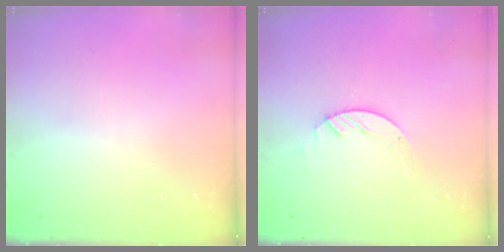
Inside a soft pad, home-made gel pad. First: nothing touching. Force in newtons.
{"total": 2.4, "press": 2.4, "slide": 0.2}